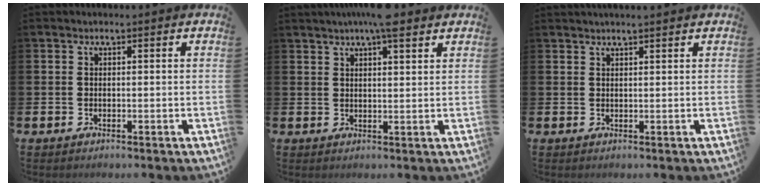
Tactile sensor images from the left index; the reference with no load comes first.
{"total": 4.8, "force": [4.1, 0.8, 2.5], "torque": [-0.048, -0.008, 0.071]}
{"total": 1.4, "force": [1.3, -0.1, 0.4], "torque": [-0.008, 0.000, 0.025]}